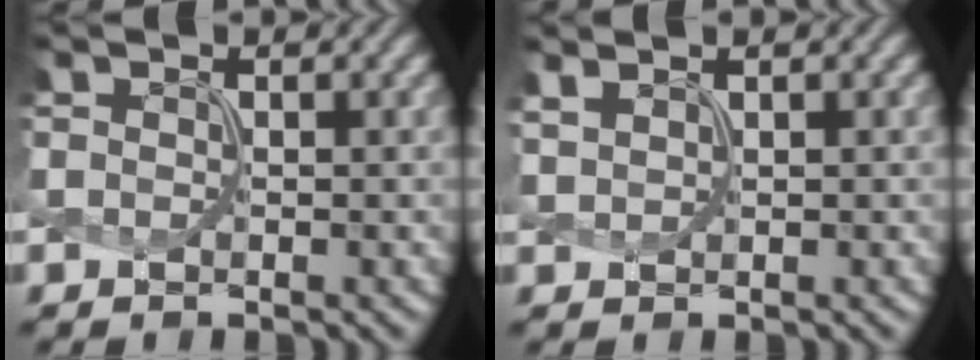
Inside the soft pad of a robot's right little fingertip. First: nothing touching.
{"total": 1.5, "force": [1.2, 0.4, 0.7], "torque": [-0.007, 0.001, 0.020]}